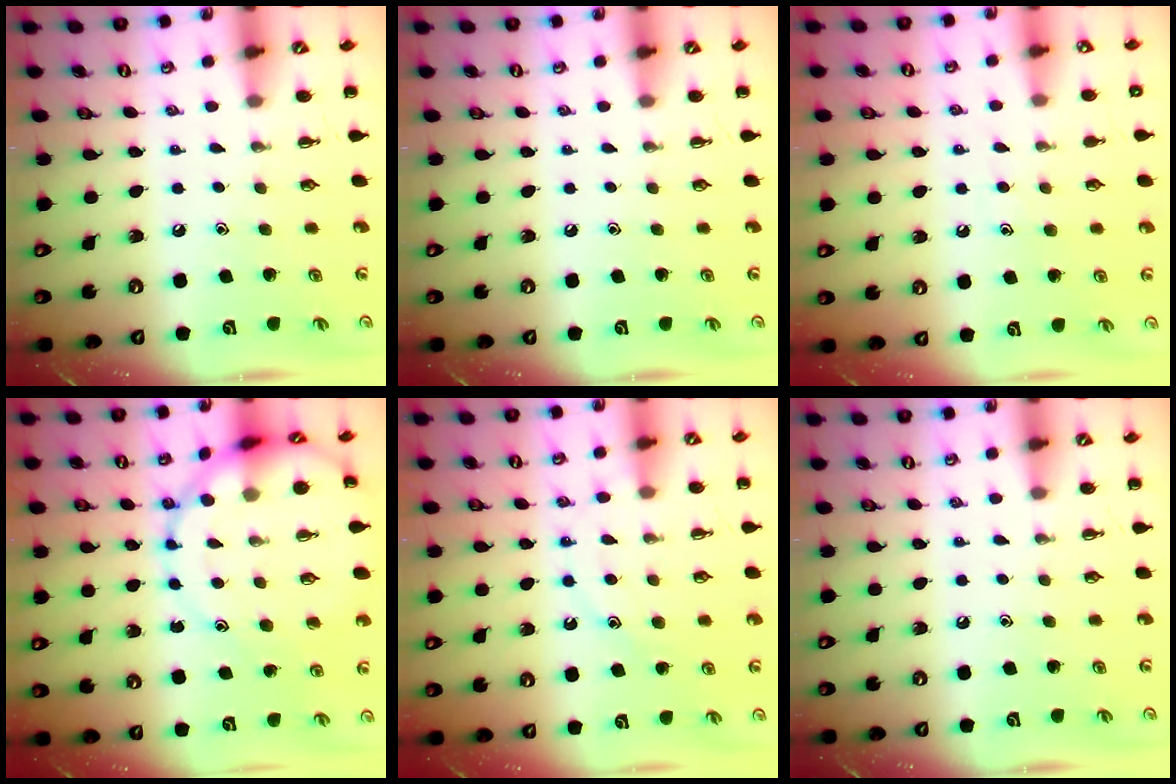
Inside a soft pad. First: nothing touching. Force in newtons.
{"total": 0.0}
{"total": 6.5, "press": 6.4, "slide": 1.1}
{"total": 14.2, "press": 14.0, "slide": 2.3}
{"total": 11.9, "press": 11.9, "slide": 0.7}
{"total": 0.0}